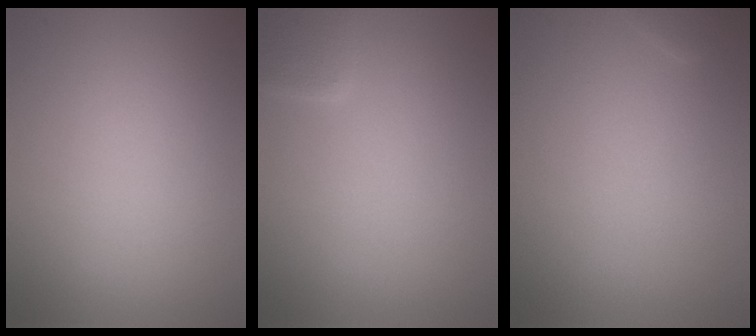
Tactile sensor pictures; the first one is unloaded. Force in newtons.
{"total": 2.1, "press": 2.1, "slide": 0.1}
{"total": 0.8, "press": 0.8, "slide": 0.0}